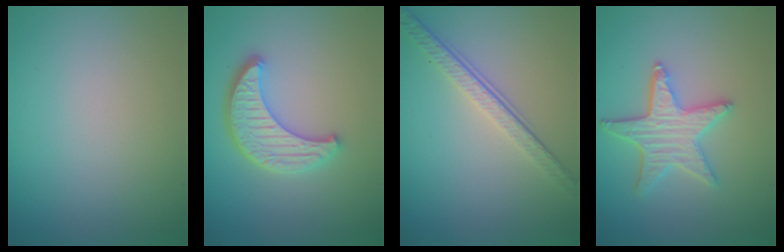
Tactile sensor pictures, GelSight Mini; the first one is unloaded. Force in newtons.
{"total": 4.5, "press": 3.8, "slide": 2.4}
{"total": 3.8, "press": 2.7, "slide": 2.7}
{"total": 4.2, "press": 3.9, "slide": 1.4}